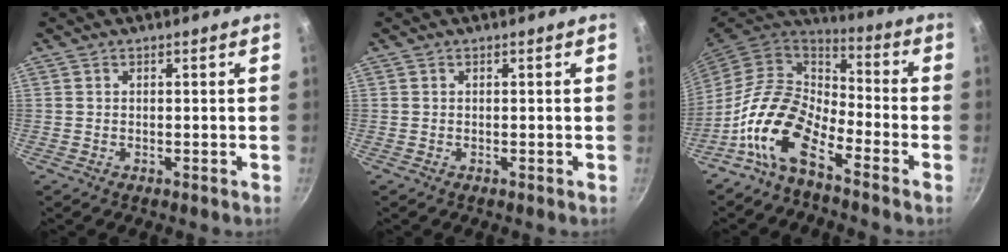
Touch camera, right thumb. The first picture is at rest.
{"total": 0.0}
{"total": 13.4, "force": [-7.7, 6.5, 8.9], "torque": [-0.151, 0.067, -0.172]}